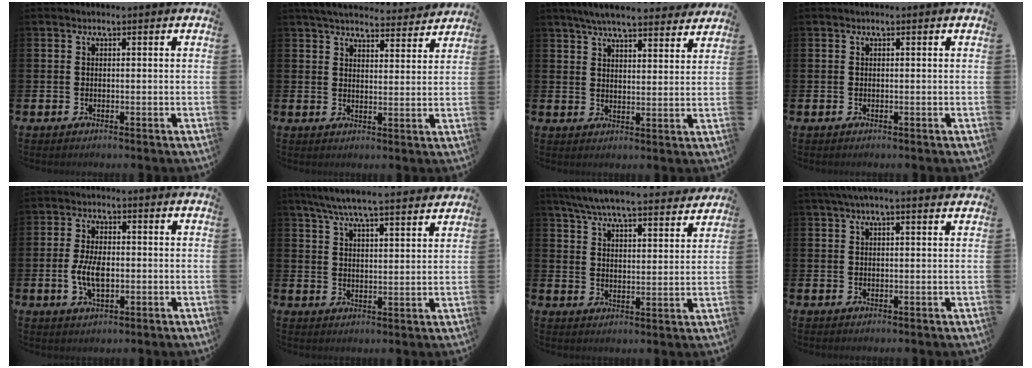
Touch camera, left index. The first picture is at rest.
{"total": 4.9, "force": [4.8, 0.9, 0.8], "torque": [-0.030, -0.031, 0.084]}
{"total": 6.4, "force": [6.1, 0.8, 1.9], "torque": [-0.045, -0.029, 0.108]}
{"total": 0.0}
{"total": 5.2, "force": [-0.4, 2.6, 4.5], "torque": [-0.097, 0.001, -0.011]}
{"total": 6.7, "force": [6.4, 0.2, 2.1], "torque": [-0.061, -0.034, 0.113]}
{"total": 7.2, "force": [6.9, 0.7, 2.0], "torque": [-0.062, -0.046, 0.121]}
{"total": 2.6, "force": [2.1, 0.2, 1.6], "torque": [-0.036, 0.002, 0.038]}